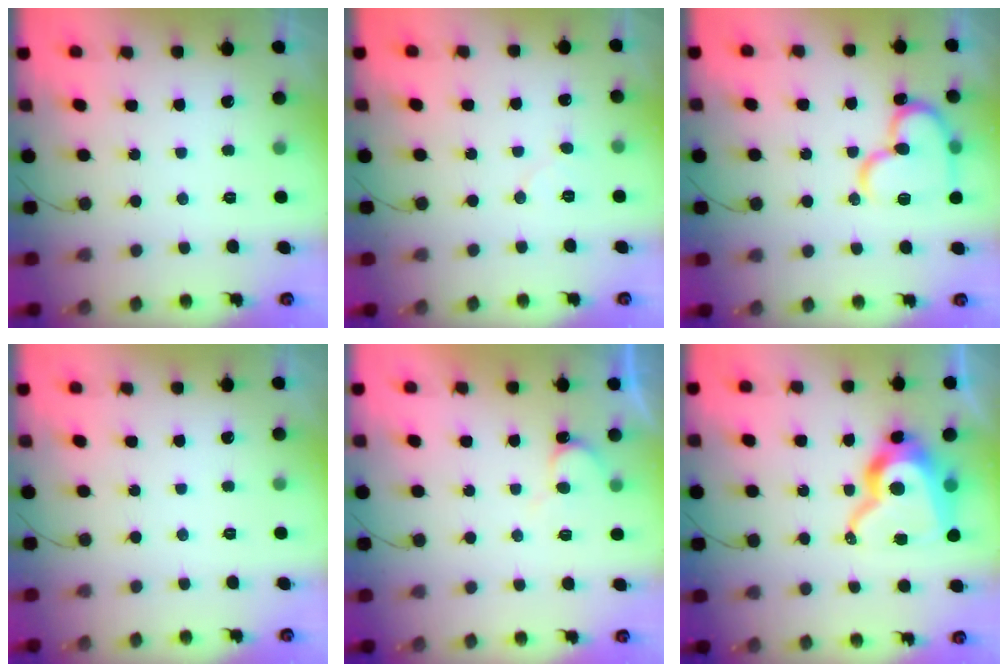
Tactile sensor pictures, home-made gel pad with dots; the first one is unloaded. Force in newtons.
{"total": 4.7, "press": 4.6, "slide": 0.5}
{"total": 17.4, "press": 17.3, "slide": 1.8}
{"total": 0.0}
{"total": 5.0, "press": 5.0, "slide": 0.4}
{"total": 17.8, "press": 17.7, "slide": 1.7}